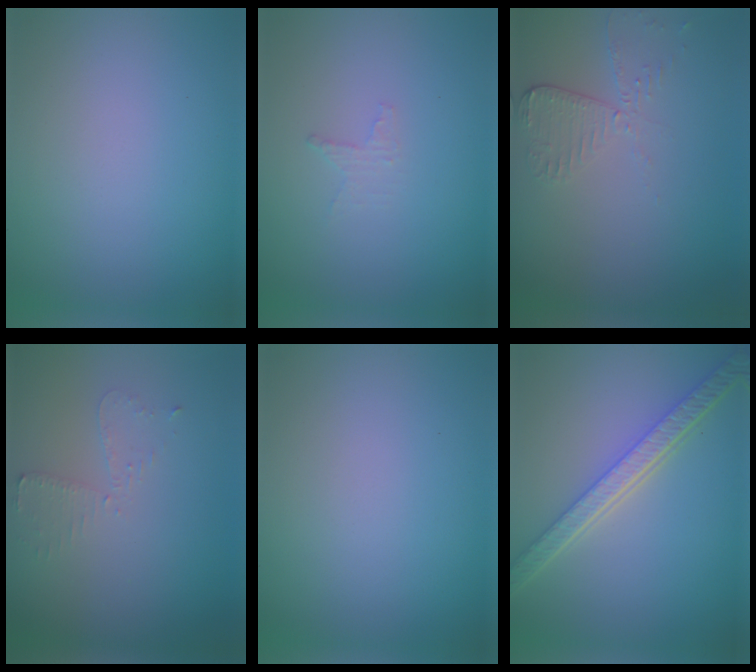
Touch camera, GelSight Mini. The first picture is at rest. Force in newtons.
{"total": 0.9, "press": 0.8, "slide": 0.3}
{"total": 2.6, "press": 2.3, "slide": 1.2}
{"total": 1.9, "press": 1.9, "slide": 0.4}
{"total": 0.0}
{"total": 5.6, "press": 4.2, "slide": 3.7}